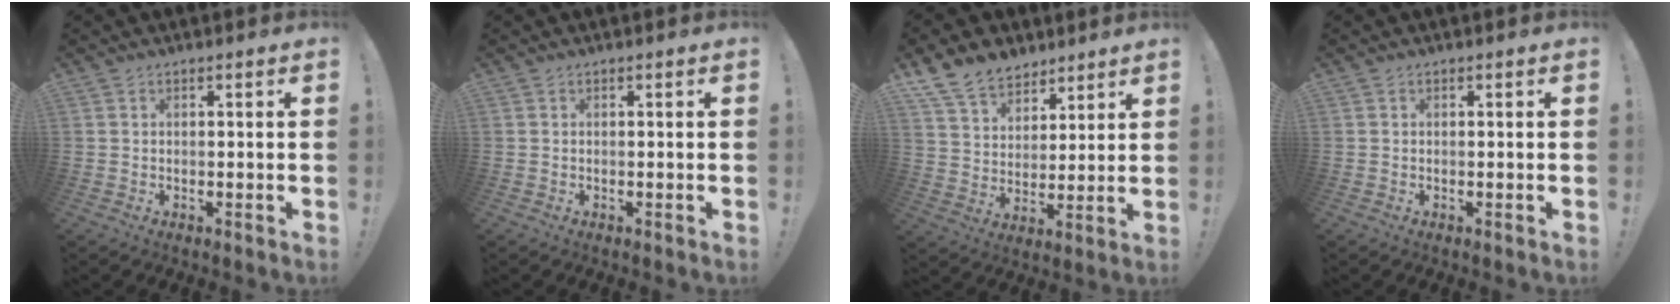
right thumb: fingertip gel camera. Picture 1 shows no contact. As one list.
[{"total": 0.0}, {"total": 12.5, "force": [9.4, 7.7, 3.2], "torque": [-0.072, -0.064, 0.187]}, {"total": 0.0}]